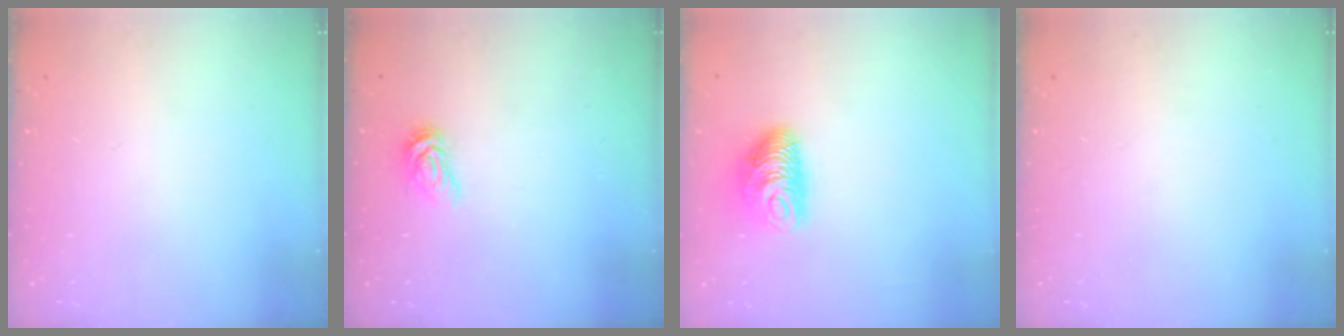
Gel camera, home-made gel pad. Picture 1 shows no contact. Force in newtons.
{"total": 5.0, "press": 5.0, "slide": 0.1}
{"total": 9.8, "press": 9.8, "slide": 0.5}
{"total": 0.0}